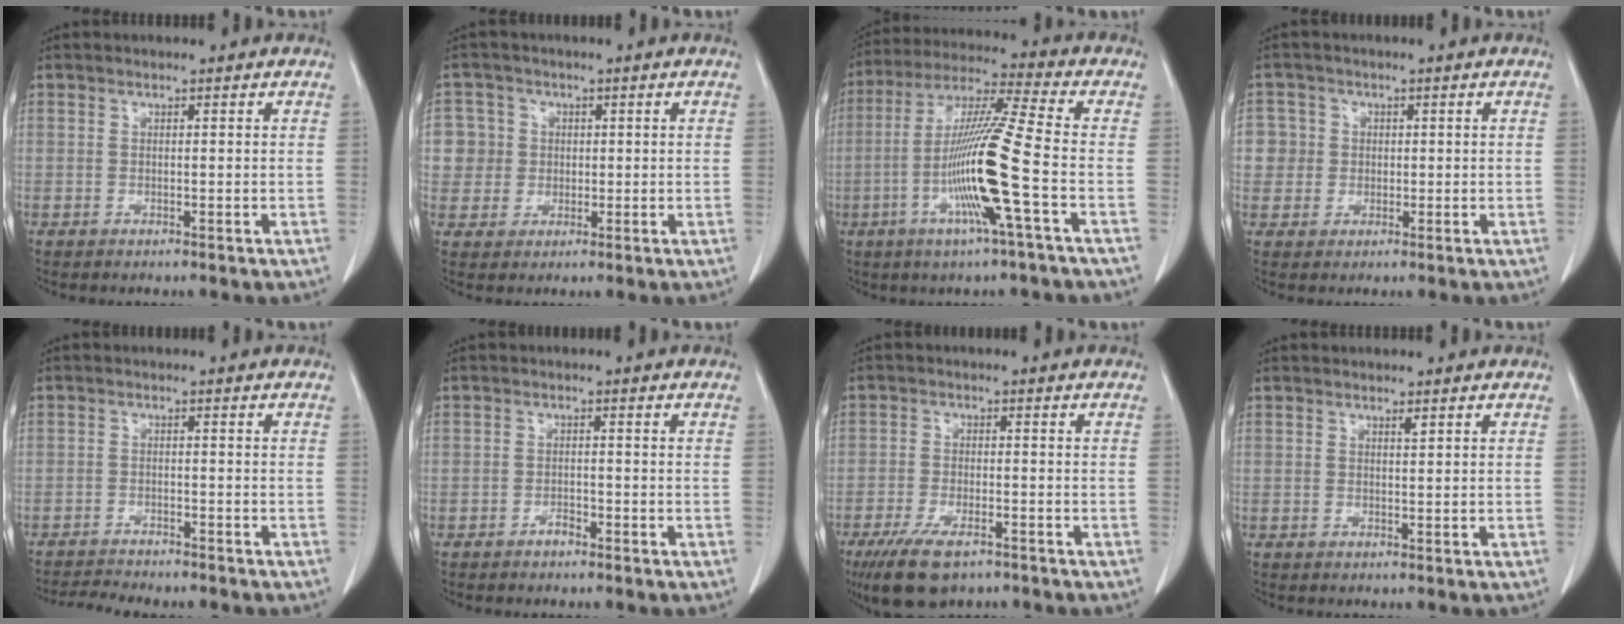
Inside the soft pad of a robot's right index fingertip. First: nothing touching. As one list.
[{"total": 5.9, "force": [0.9, 5.8, 0.2], "torque": [0.001, 0.018, 0.020]}, {"total": 14.8, "force": [-3.9, -1.2, 14.2], "torque": [-0.279, -0.009, -0.083]}, {"total": 4.0, "force": [0.4, 4.0, 0.1], "torque": [0.013, 0.011, 0.006]}, {"total": 6.4, "force": [-6.0, 0.6, 2.0], "torque": [-0.033, -0.009, -0.091]}, {"total": 1.4, "force": [-1.1, 0.5, 0.7], "torque": [-0.015, 0.001, -0.017]}, {"total": 8.5, "force": [-5.8, 2.8, 5.5], "torque": [-0.105, -0.017, -0.095]}, {"total": 0.6, "force": [0.4, 0.0, 0.4], "torque": [-0.010, -0.003, 0.007]}]